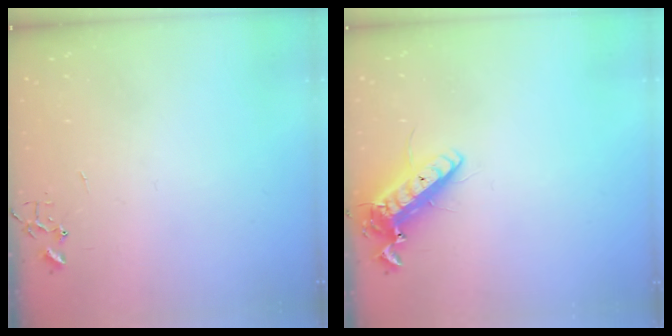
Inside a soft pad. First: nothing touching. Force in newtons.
{"total": 14.5, "press": 14.2, "slide": 2.9}